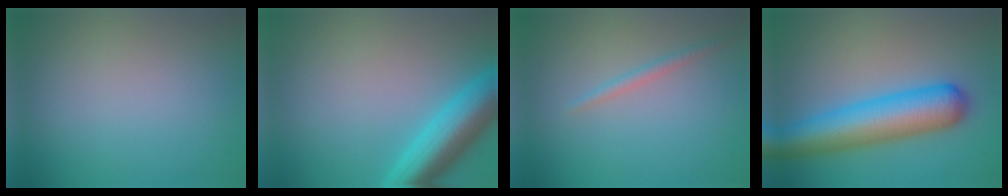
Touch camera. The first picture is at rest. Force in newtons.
{"total": 6.6, "press": 6.6, "slide": 0.3}
{"total": 1.2, "press": 1.2, "slide": 0.0}
{"total": 8.4, "press": 8.4, "slide": 0.3}